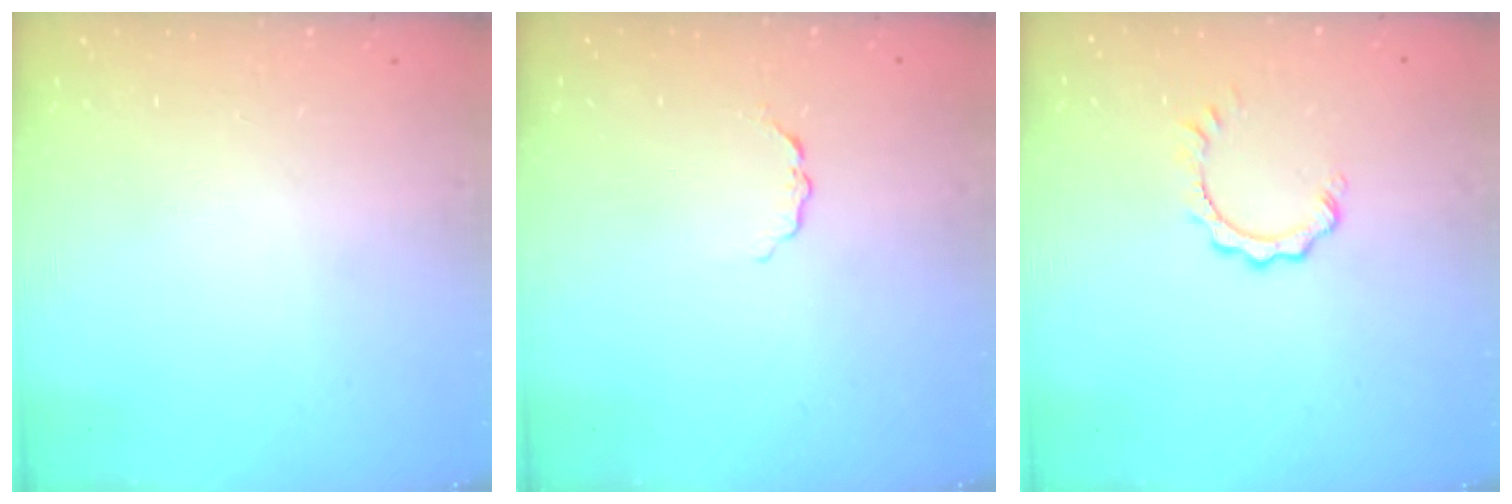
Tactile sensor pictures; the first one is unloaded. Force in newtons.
{"total": 3.4, "press": 3.4, "slide": 0.5}
{"total": 2.5, "press": 2.5, "slide": 0.2}